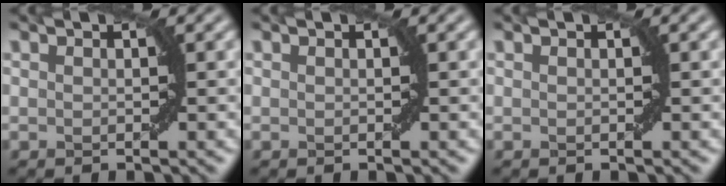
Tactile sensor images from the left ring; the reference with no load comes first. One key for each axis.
{"total": 0.0}
{"total": 0.0}